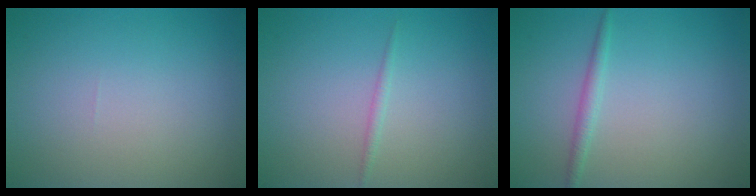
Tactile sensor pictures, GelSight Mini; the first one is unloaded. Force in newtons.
{"total": 0.7, "press": 0.7, "slide": 0.0}
{"total": 1.3, "press": 1.3, "slide": 0.1}